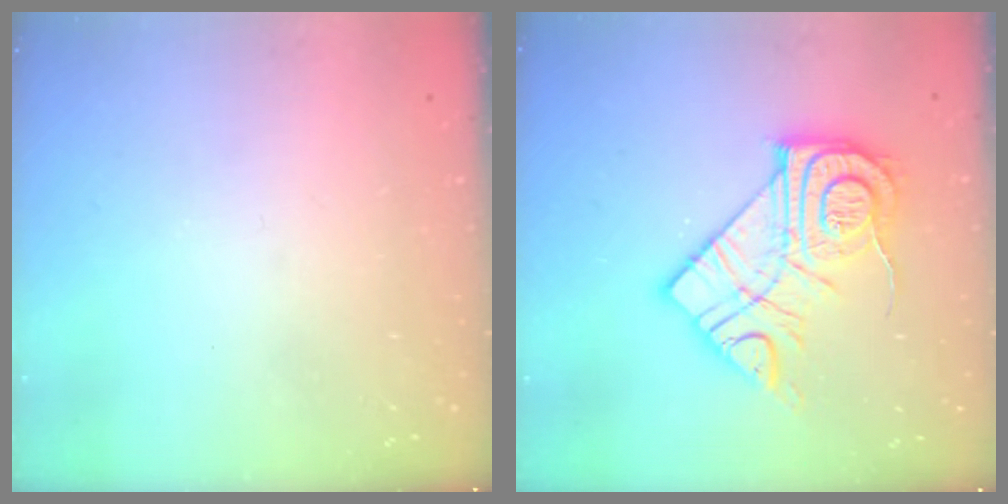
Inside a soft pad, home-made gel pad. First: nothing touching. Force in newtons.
{"total": 17.7, "press": 17.6, "slide": 1.4}